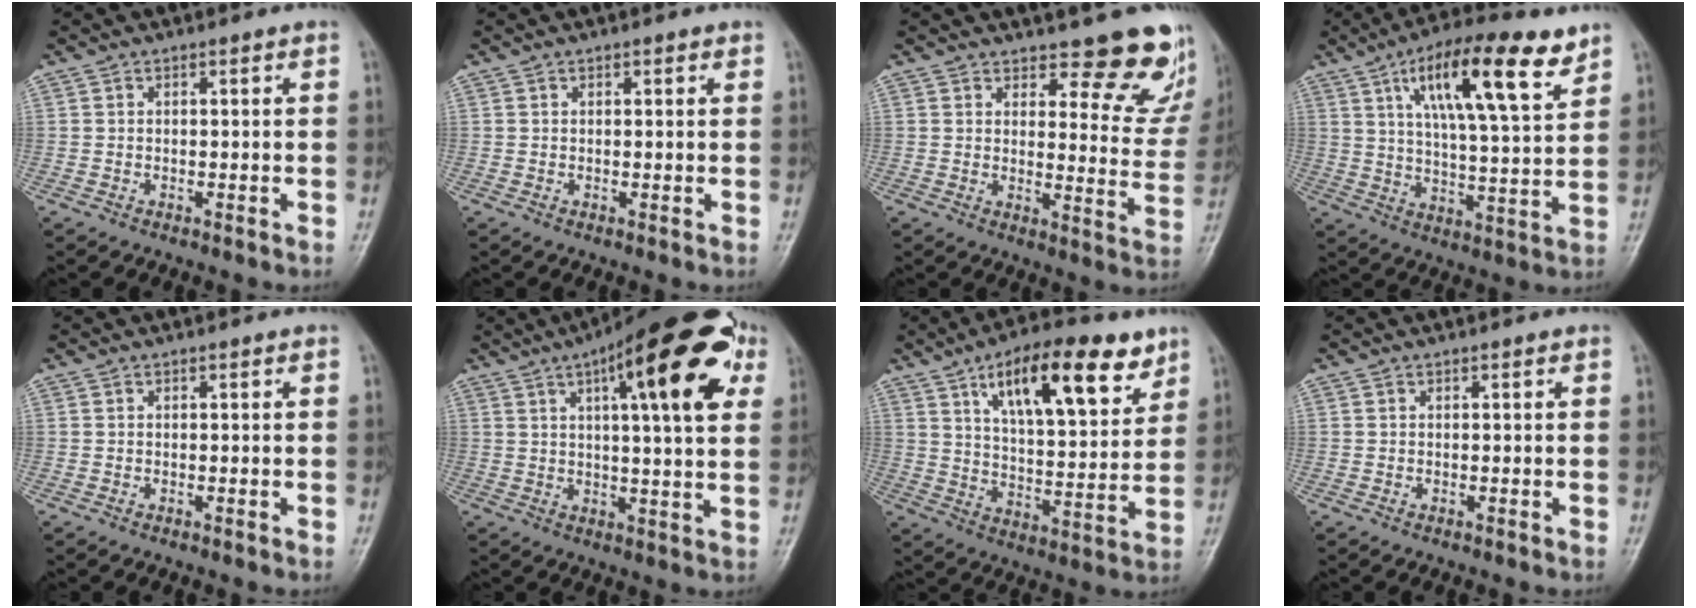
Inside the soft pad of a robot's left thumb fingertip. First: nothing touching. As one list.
[{"total": 0.9, "force": [0.5, 0.4, 0.6], "torque": [-0.005, -0.001, 0.004]}, {"total": 13.6, "force": [11.5, 4.9, 5.3], "torque": [-0.008, -0.093, 0.124]}, {"total": 18.1, "force": [9.5, 5.1, 14.5], "torque": [-0.213, -0.028, 0.154]}, {"total": 0.0}, {"total": 21.3, "force": [8.8, 5.8, 18.5], "torque": [-0.246, 0.000, 0.117]}, {"total": 19.1, "force": [10.5, 7.2, 14.3], "torque": [-0.183, -0.040, 0.168]}, {"total": 0.0}]